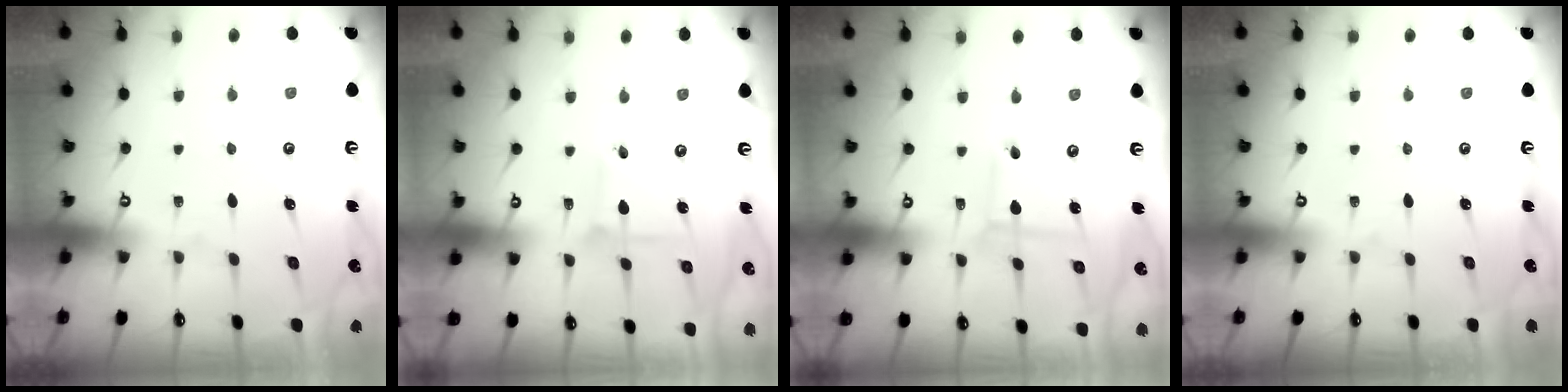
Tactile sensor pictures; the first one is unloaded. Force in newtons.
{"total": 2.4, "press": 2.4, "slide": 0.3}
{"total": 2.2, "press": 2.2, "slide": 0.3}
{"total": 0.0}